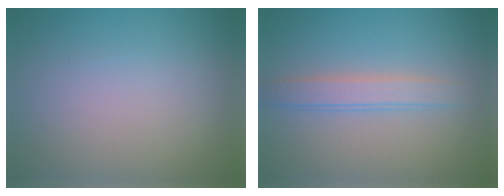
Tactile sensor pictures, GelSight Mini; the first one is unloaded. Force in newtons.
{"total": 2.5, "press": 2.5, "slide": 0.2}